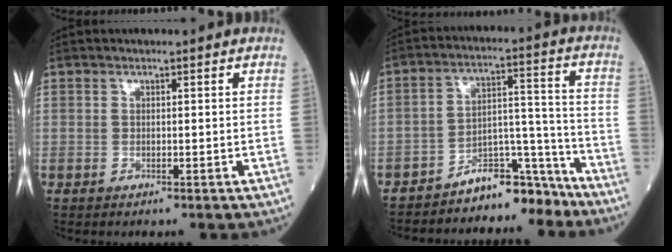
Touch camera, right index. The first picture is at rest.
{"total": 9.0, "force": [-8.4, 2.8, 1.6], "torque": [-0.007, 0.060, -0.139]}